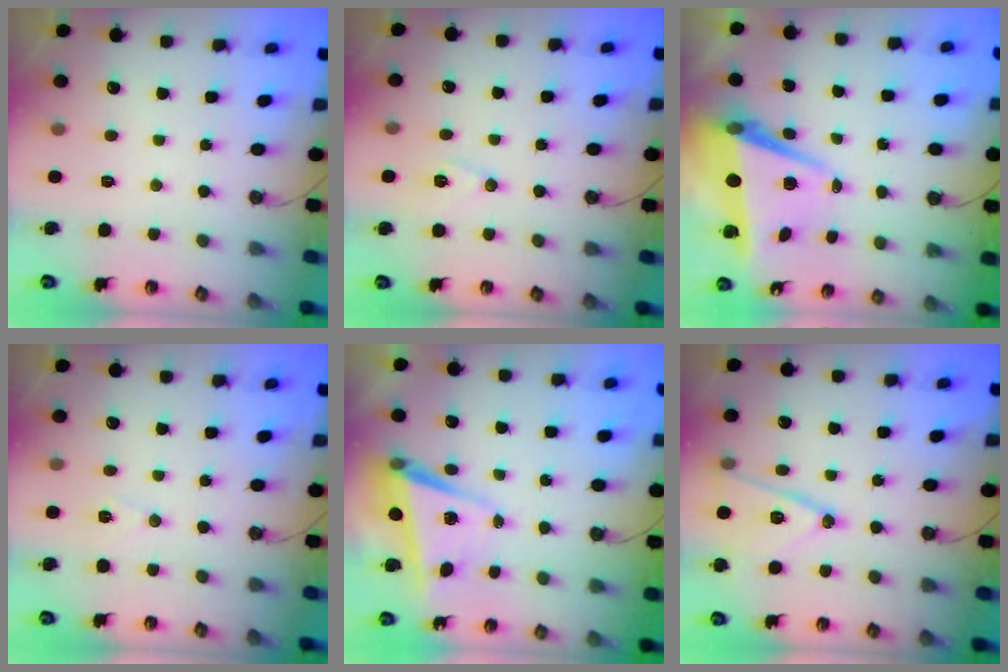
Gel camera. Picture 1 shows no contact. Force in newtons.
{"total": 7.8, "press": 7.0, "slide": 3.6}
{"total": 8.0, "press": 7.6, "slide": 2.5}
{"total": 5.9, "press": 3.9, "slide": 4.4}
{"total": 5.3, "press": 5.2, "slide": 1.0}
{"total": 13.7, "press": 13.3, "slide": 3.3}